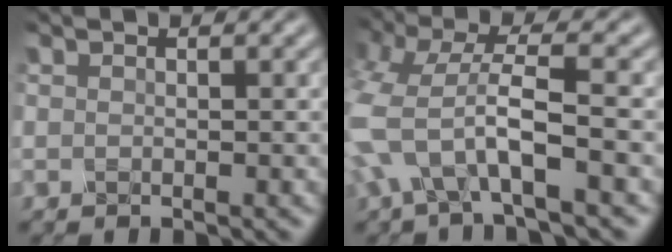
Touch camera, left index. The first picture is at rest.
{"total": 6.9, "force": [-2.3, 2.5, 6.0], "torque": [-0.134, 0.007, -0.053]}